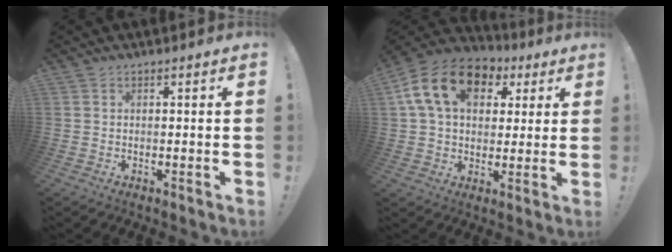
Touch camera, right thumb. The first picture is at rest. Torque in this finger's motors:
{"motor_torque": [1.39, 3.31, 0.97, -0.58, 0.51]}